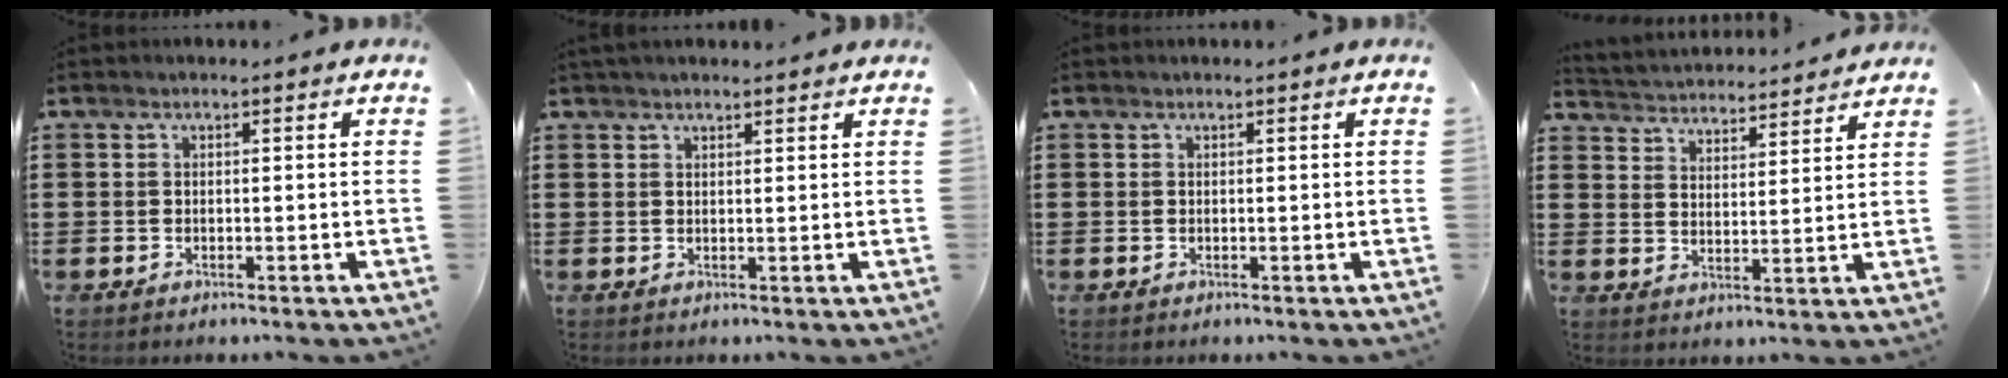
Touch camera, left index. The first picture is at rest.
{"total": 1.6, "force": [1.5, 0.3, 0.5], "torque": [-0.012, 0.002, 0.028]}
{"total": 0.0}
{"total": 3.6, "force": [3.6, 0.1, -0.5], "torque": [-0.011, -0.026, 0.060]}